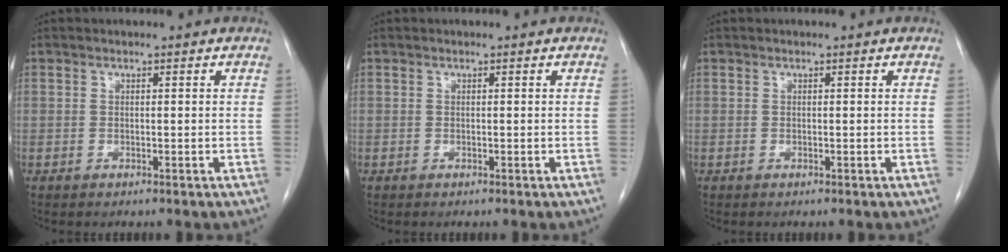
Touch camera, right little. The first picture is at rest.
{"total": 0.0}
{"total": 0.0}